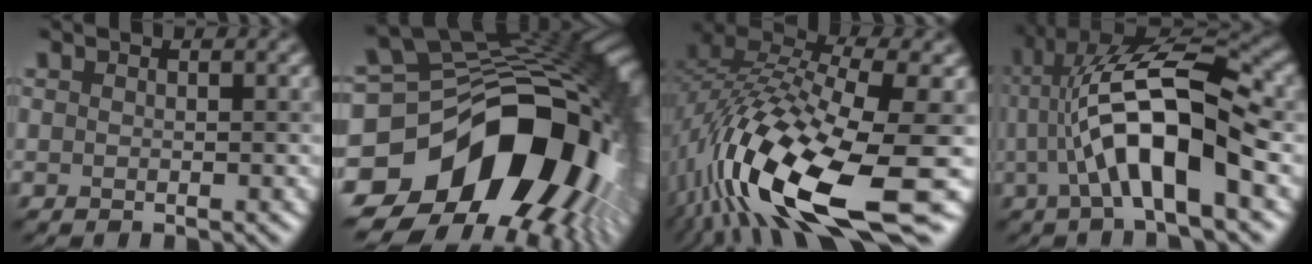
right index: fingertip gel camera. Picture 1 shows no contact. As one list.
[{"total": 18.1, "force": [-5.8, 12.1, 12.1], "torque": [-0.186, -0.007, -0.091]}, {"total": 16.4, "force": [-6.3, 5.3, 14.2], "torque": [-0.282, -0.003, -0.114]}, {"total": 10.4, "force": [-1.1, 3.2, 9.8], "torque": [-0.180, 0.021, -0.024]}]